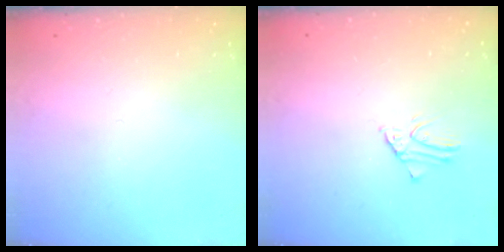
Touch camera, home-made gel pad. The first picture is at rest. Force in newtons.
{"total": 1.5, "press": 1.5, "slide": 0.1}